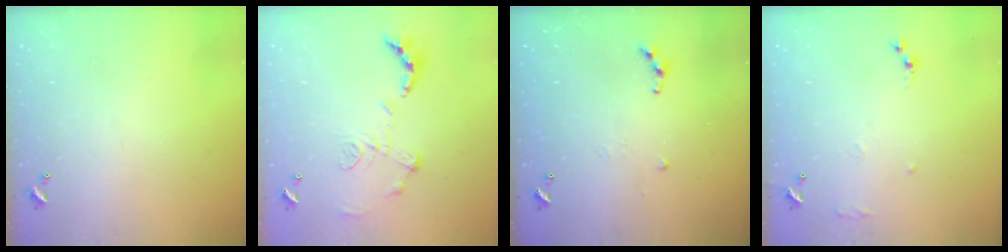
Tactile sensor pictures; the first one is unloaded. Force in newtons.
{"total": 1.2, "press": 0.4, "slide": 1.1}
{"total": 7.2, "press": 7.1, "slide": 0.7}
{"total": 7.5, "press": 7.4, "slide": 0.8}